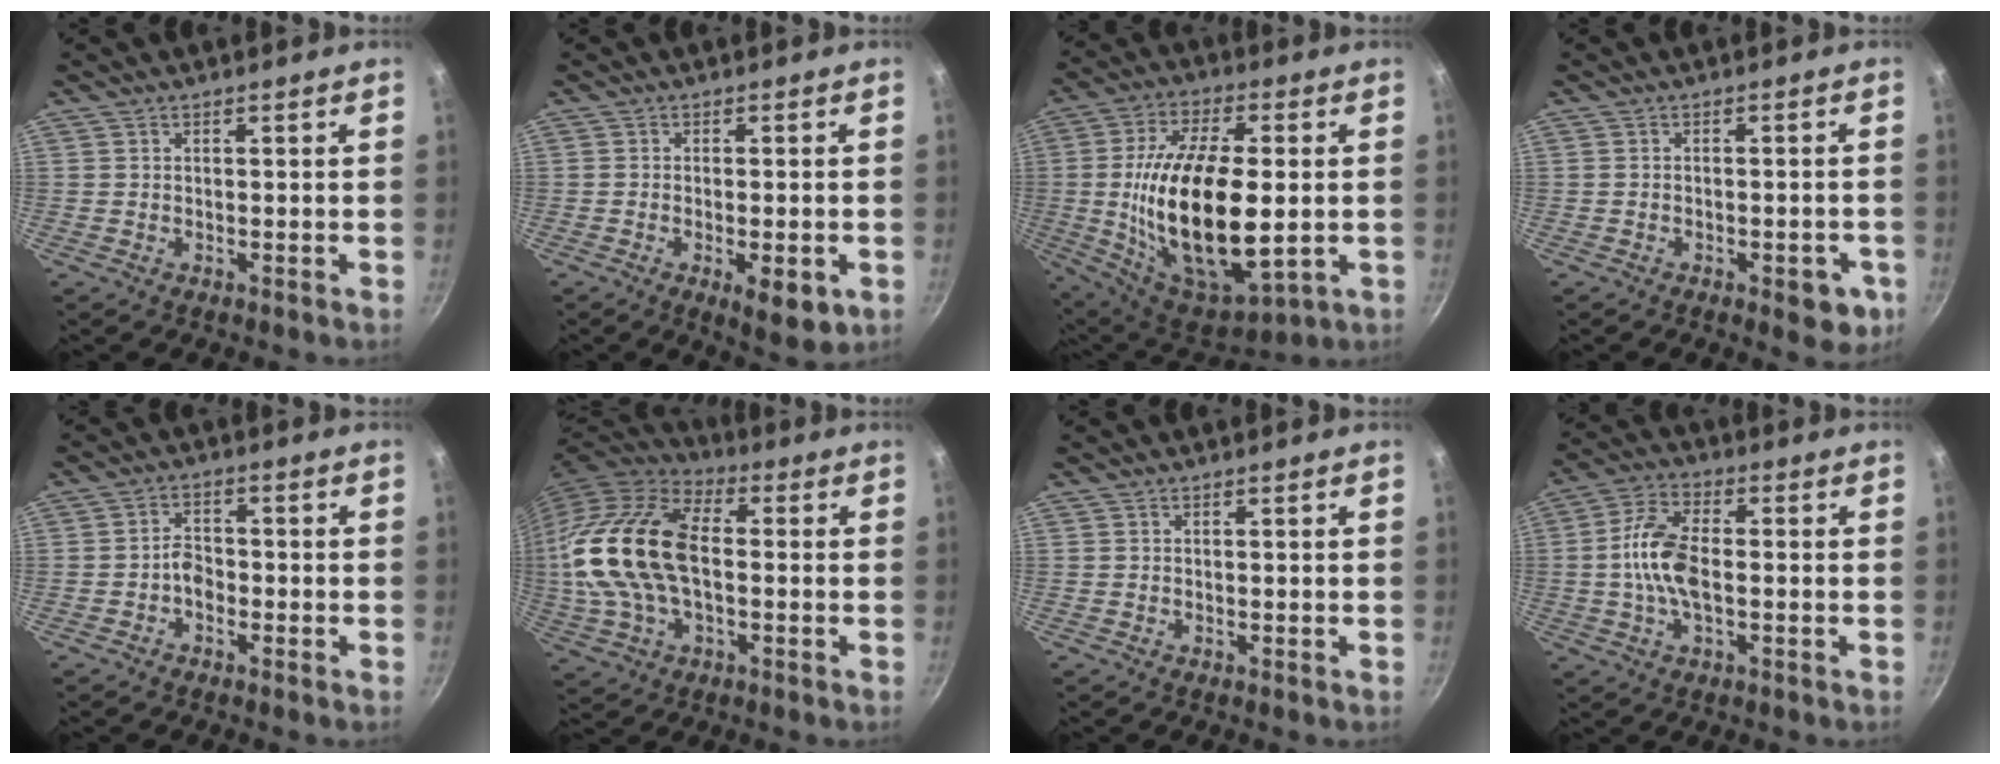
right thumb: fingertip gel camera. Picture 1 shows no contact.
{"total": 7.1, "force": [-2.4, 2.5, 6.2], "torque": [-0.085, -0.001, -0.029]}
{"total": 25.7, "force": [-1.3, 11.9, 22.8], "torque": [-0.422, 0.001, -0.010]}
{"total": 6.1, "force": [-2.5, 2.8, 4.8], "torque": [-0.040, 0.012, -0.026]}
{"total": 3.2, "force": [-1.6, 2.1, 1.7], "torque": [-0.018, 0.021, -0.030]}
{"total": 20.9, "force": [0.1, 12.2, 17.0], "torque": [-0.330, 0.028, -0.005]}
{"total": 0.0}
{"total": 10.0, "force": [-0.9, 5.2, 8.5], "torque": [-0.166, 0.025, -0.027]}